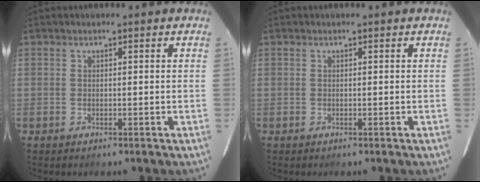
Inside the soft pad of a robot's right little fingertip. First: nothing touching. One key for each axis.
{"total": 0.0}